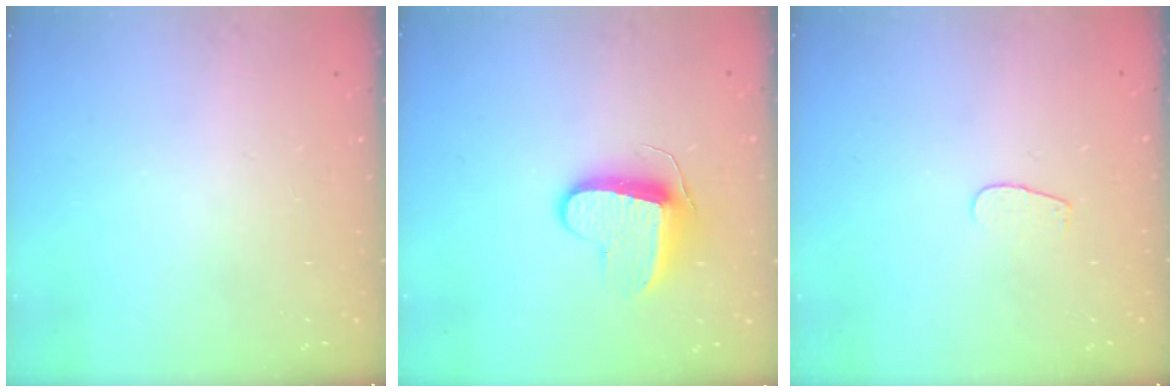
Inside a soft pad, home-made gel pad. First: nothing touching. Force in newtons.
{"total": 9.6, "press": 9.6, "slide": 0.2}
{"total": 2.6, "press": 2.5, "slide": 0.3}